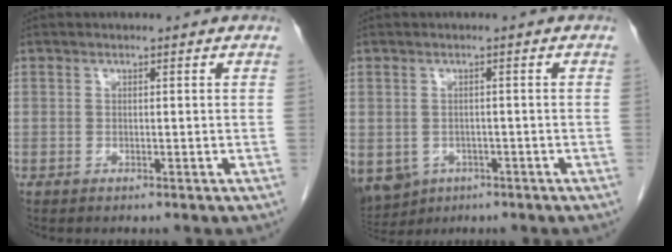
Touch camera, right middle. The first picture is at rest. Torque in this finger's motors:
{"motor_torque": [0.47, -0.22, 0.06, 0.04]}